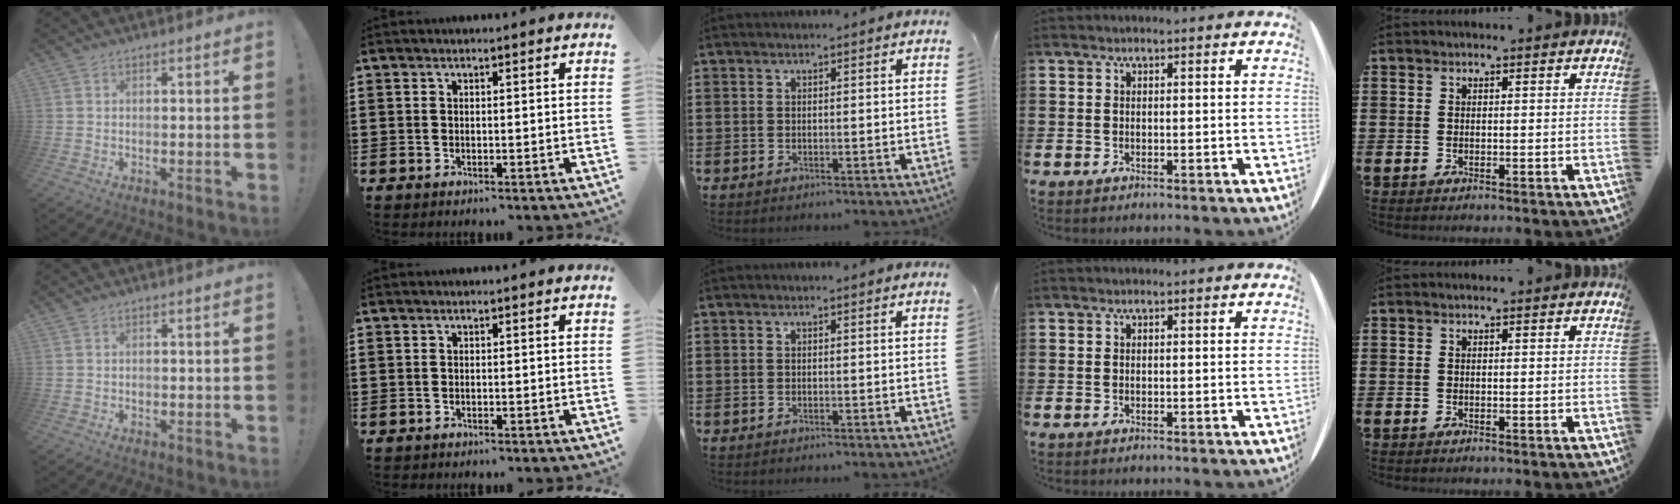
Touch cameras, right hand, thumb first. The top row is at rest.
{"thumb": {"total": 0.6, "force": [-0.3, 0.6, 0.1], "torque": [-0.006, 0.004, -0.005]}}